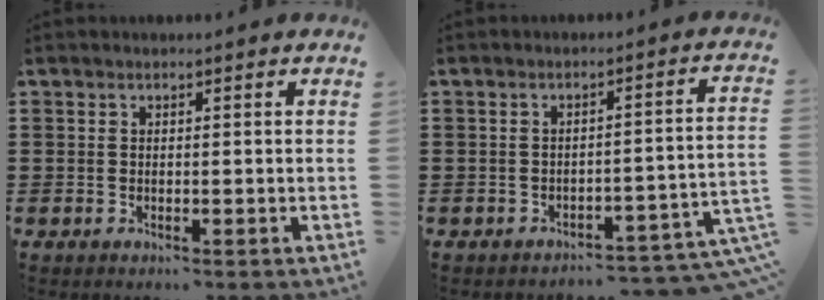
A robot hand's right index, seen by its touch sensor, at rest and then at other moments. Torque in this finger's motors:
{"motor_torque": [-0.60, 1.23, 0.24, 0.01]}